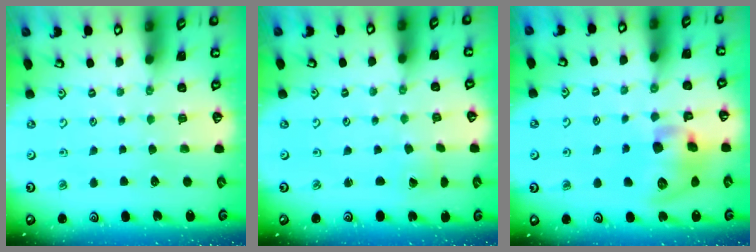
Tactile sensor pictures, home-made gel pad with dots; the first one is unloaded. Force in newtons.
{"total": 0.7, "press": 0.7, "slide": 0.0}
{"total": 12.9, "press": 12.7, "slide": 2.0}